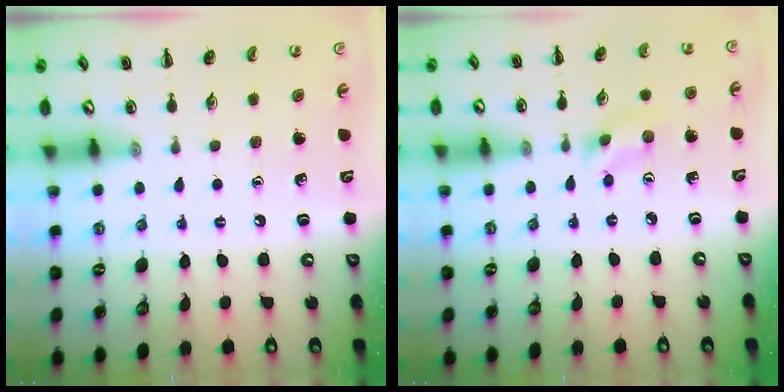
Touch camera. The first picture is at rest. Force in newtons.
{"total": 2.7, "press": 2.6, "slide": 0.8}